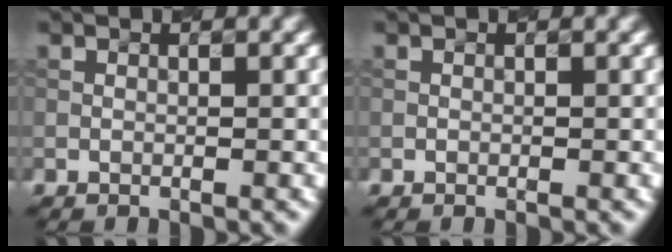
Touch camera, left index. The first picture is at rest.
{"total": 0.0}